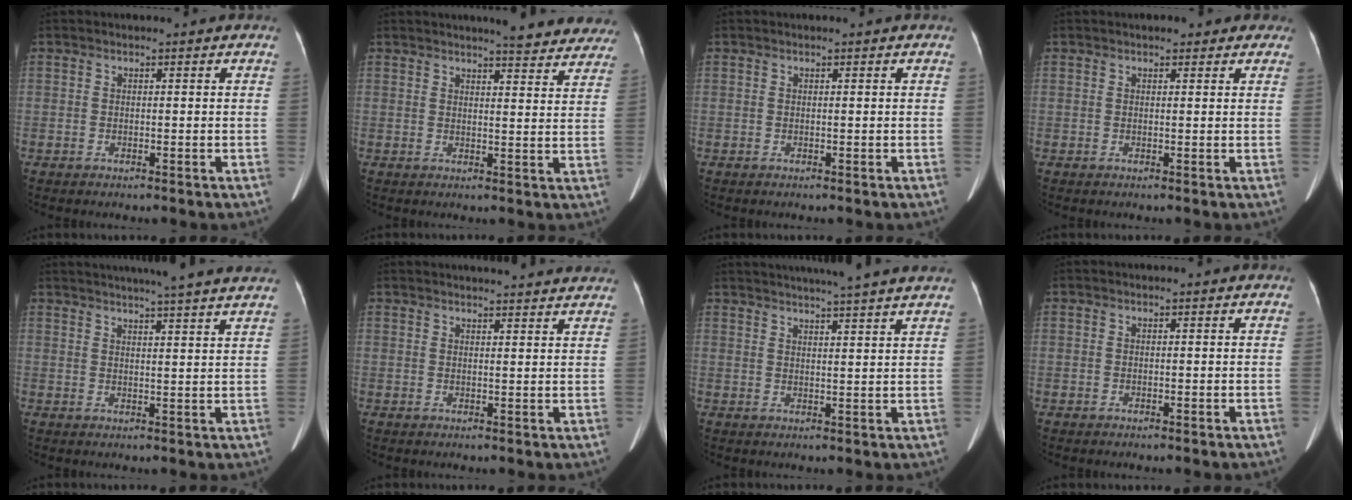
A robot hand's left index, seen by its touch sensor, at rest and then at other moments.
{"total": 11.8, "force": [10.8, 2.0, 4.3], "torque": [-0.027, -0.016, 0.104]}
{"total": 0.0}
{"total": 3.2, "force": [2.4, 1.6, 1.4], "torque": [-0.002, 0.014, 0.023]}
{"total": 17.5, "force": [15.6, -0.2, 7.8], "torque": [-0.124, 0.005, 0.194]}
{"total": 12.3, "force": [11.7, 1.2, 3.7], "torque": [-0.037, 0.014, 0.127]}
{"total": 14.7, "force": [13.1, -0.8, 6.4], "torque": [-0.108, 0.002, 0.165]}
{"total": 0.0}